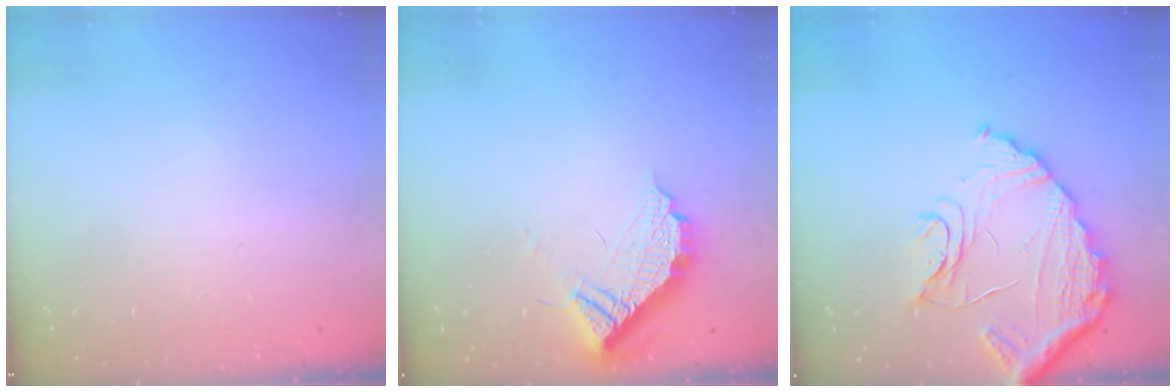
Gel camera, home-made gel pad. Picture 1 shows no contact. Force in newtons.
{"total": 10.3, "press": 10.3, "slide": 0.6}
{"total": 15.1, "press": 15.0, "slide": 1.4}